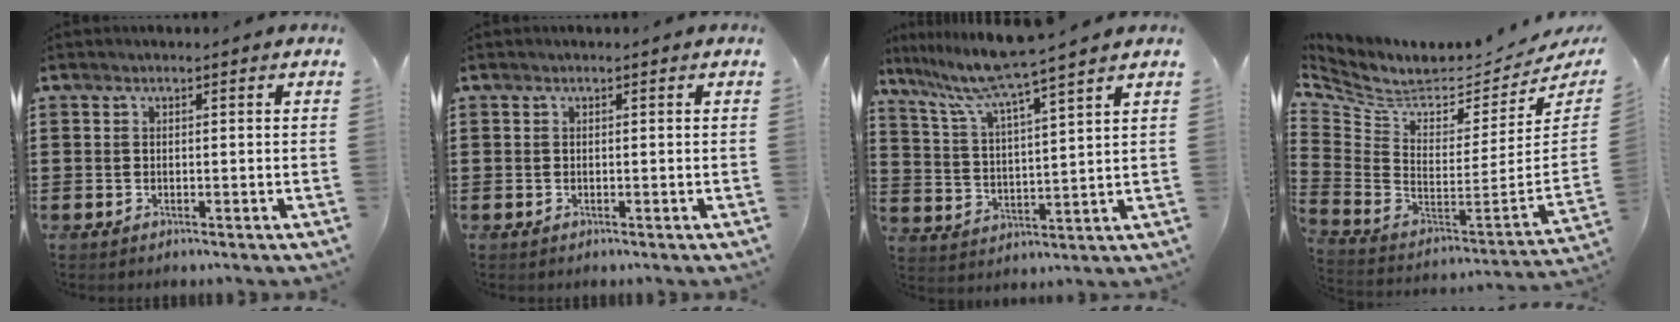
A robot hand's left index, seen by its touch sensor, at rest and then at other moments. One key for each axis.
{"total": 0.0}
{"total": 7.2, "fx": 6.3, "fy": -1.1, "fz": 3.3, "tx": -0.092, "ty": -0.047, "tz": 0.102}
{"total": 4.7, "fx": 3.7, "fy": 1.7, "fz": 2.3, "tx": -0.075, "ty": -0.053, "tz": 0.061}